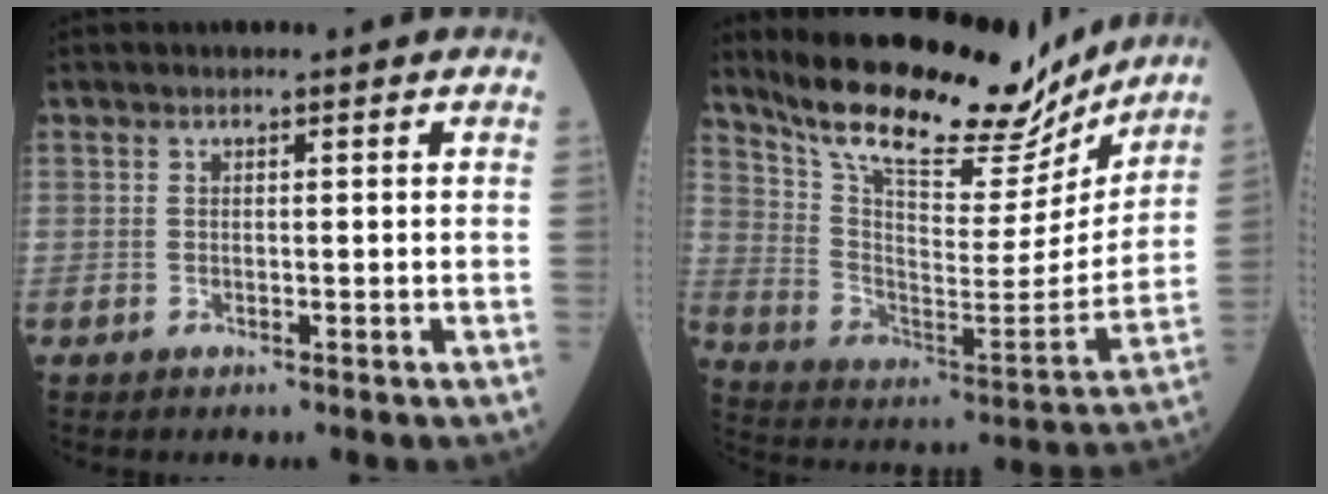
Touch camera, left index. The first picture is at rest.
{"total": 23.0, "force": [19.3, 6.2, 10.8], "torque": [-0.184, -0.017, 0.301]}